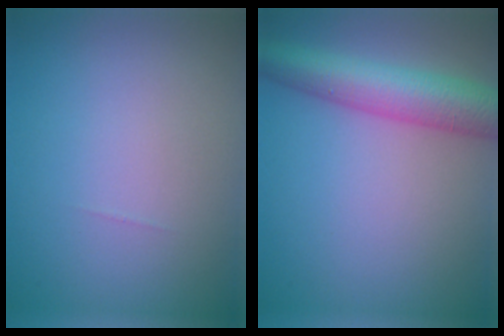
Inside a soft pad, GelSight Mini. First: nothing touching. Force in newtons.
{"total": 6.6, "press": 6.6, "slide": 0.3}